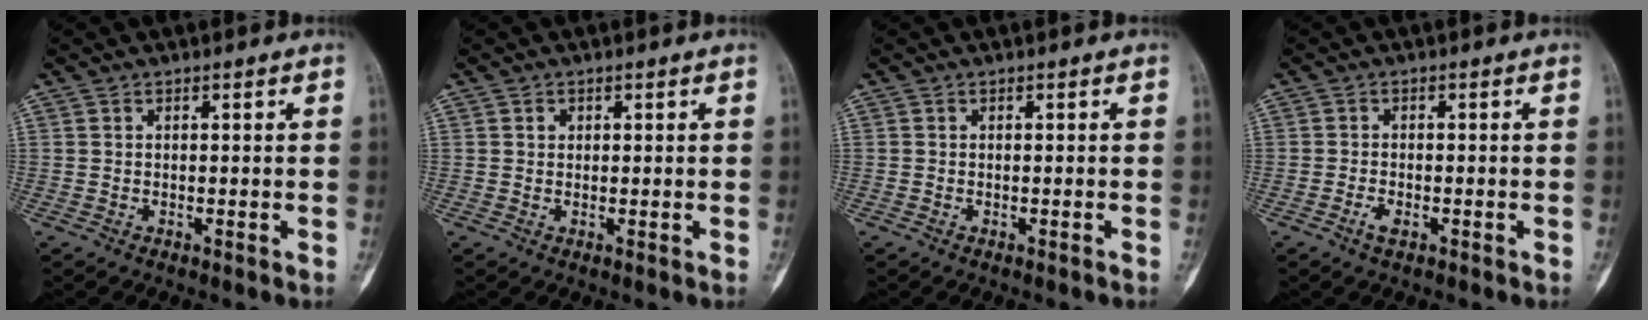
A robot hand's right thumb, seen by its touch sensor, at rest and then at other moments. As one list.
[{"total": 0.9, "force": [0.3, 0.8, 0.3], "torque": [0.002, 0.001, 0.004]}, {"total": 0.0}, {"total": 1.9, "force": [-1.1, 0.9, 1.3], "torque": [-0.030, 0.004, -0.022]}]